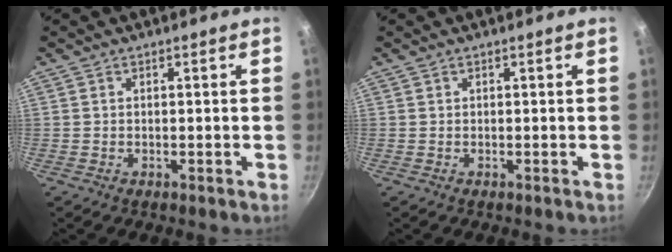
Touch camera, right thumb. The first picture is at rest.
{"total": 0.0}